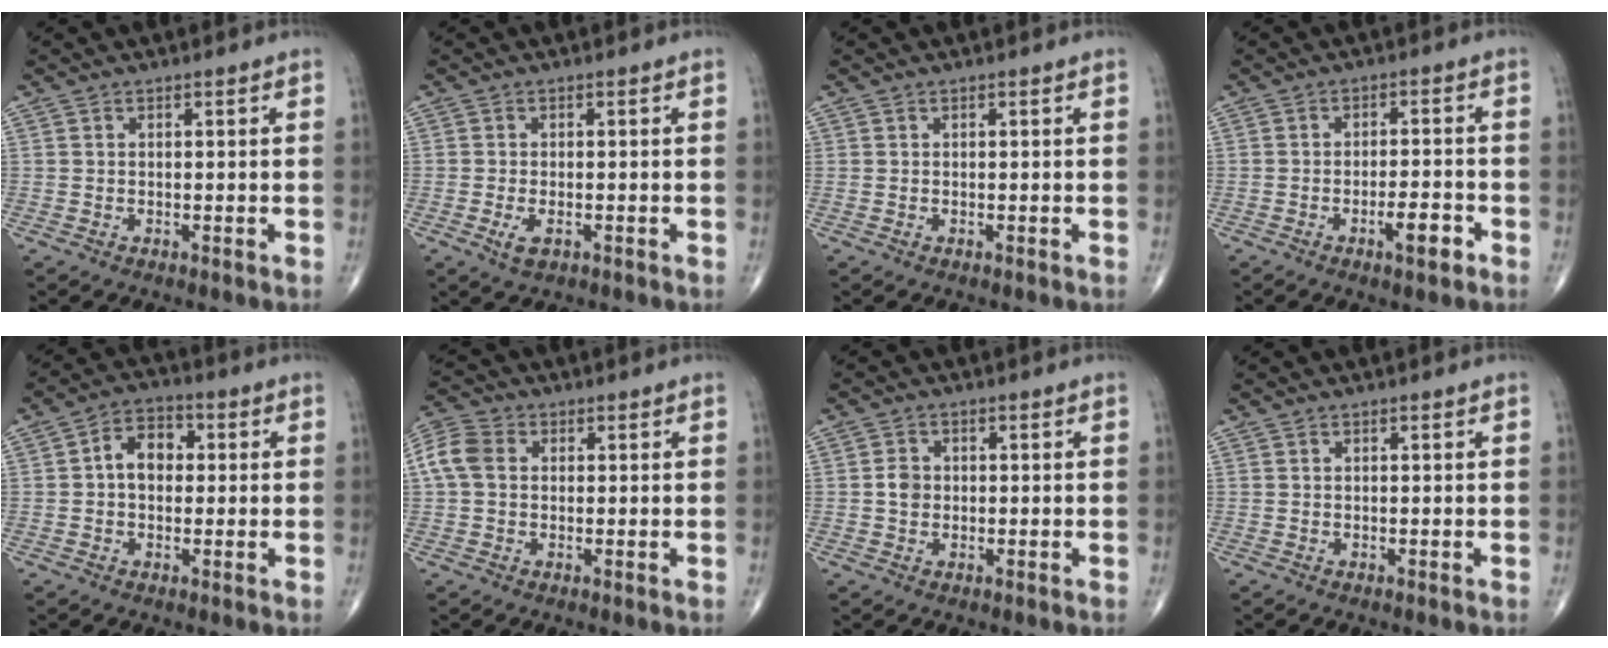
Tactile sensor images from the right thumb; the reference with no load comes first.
{"total": 2.6, "force": [-1.1, 1.2, 2.1], "torque": [-0.038, -0.001, -0.018]}
{"total": 0.0}
{"total": 4.9, "force": [-2.6, 1.4, 4.0], "torque": [-0.058, 0.015, -0.039]}
{"total": 7.0, "force": [0.5, 4.9, 4.9], "torque": [-0.064, 0.020, -0.001]}
{"total": 7.2, "force": [0.9, 5.5, 4.6], "torque": [-0.104, 0.023, 0.011]}
{"total": 2.6, "force": [-0.1, 2.2, 1.4], "torque": [-0.016, 0.005, -0.005]}
{"total": 0.0}